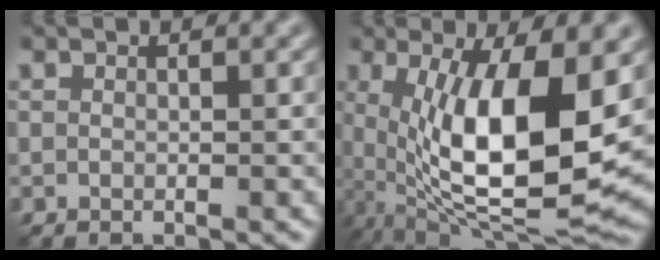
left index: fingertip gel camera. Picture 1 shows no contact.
{"total": 12.7, "force": [0.7, 4.3, 12.0], "torque": [-0.202, -0.021, 0.017]}